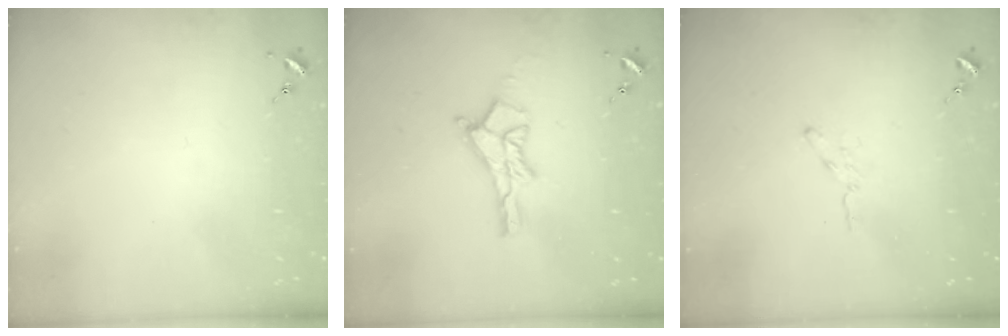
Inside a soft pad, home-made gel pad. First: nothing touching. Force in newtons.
{"total": 13.0, "press": 13.0, "slide": 0.9}
{"total": 3.0, "press": 3.0, "slide": 0.3}